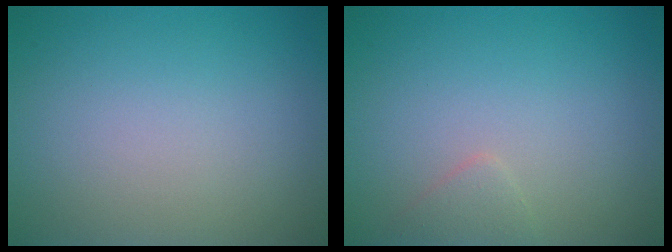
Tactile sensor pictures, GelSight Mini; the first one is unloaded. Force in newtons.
{"total": 1.1, "press": 1.1, "slide": 0.1}